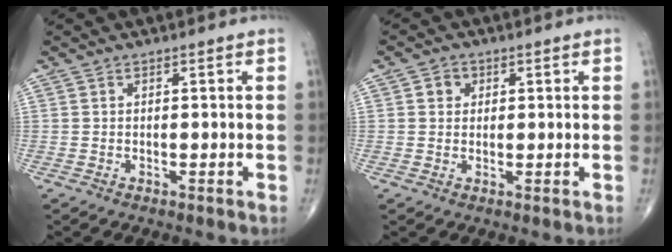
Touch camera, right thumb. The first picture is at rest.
{"total": 1.7, "force": [0.4, 1.5, 0.5], "torque": [0.000, 0.001, 0.003]}